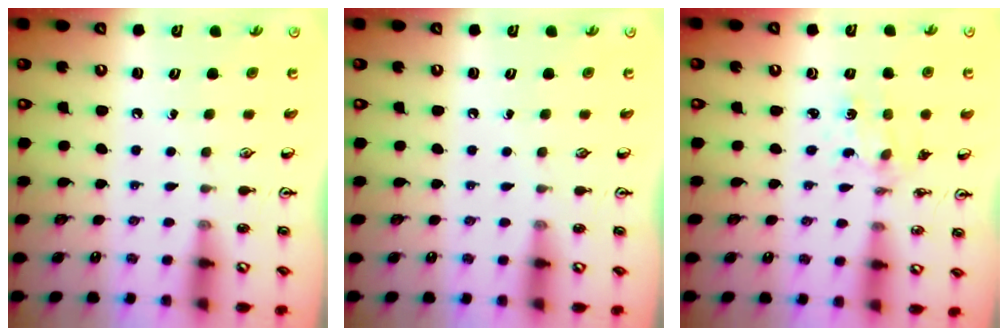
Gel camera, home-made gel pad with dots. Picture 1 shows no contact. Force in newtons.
{"total": 0.0}
{"total": 1.8, "press": 1.8, "slide": 0.3}